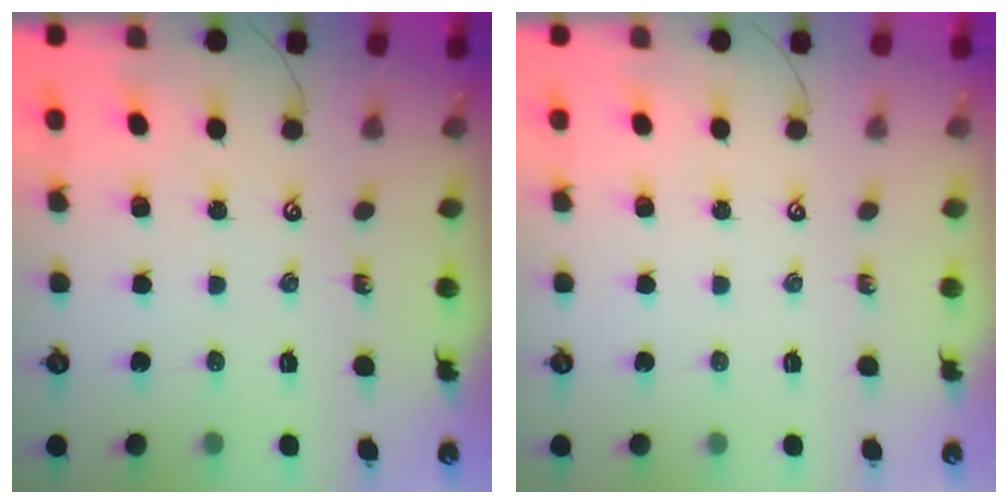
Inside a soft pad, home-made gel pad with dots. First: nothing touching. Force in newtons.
{"total": 0.0}